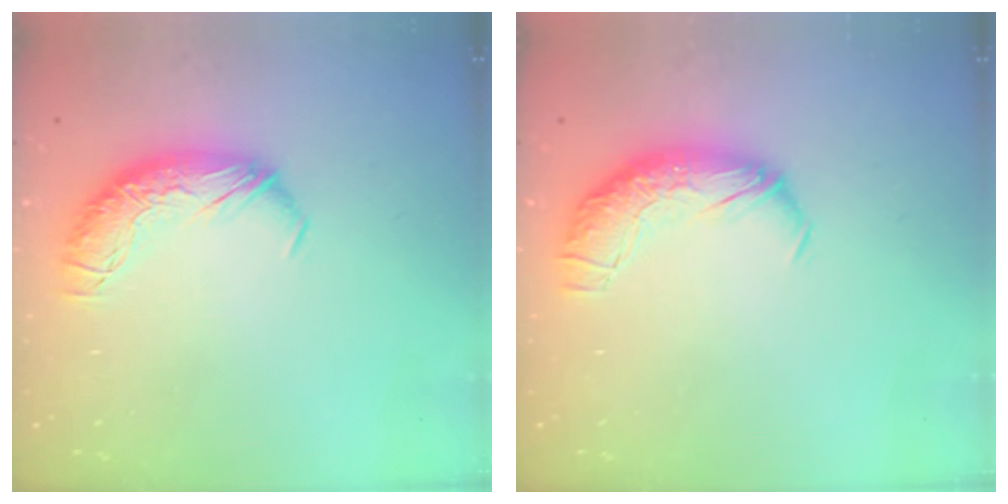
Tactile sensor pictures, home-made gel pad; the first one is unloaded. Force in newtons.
{"total": 2.4, "press": 1.0, "slide": 2.2}